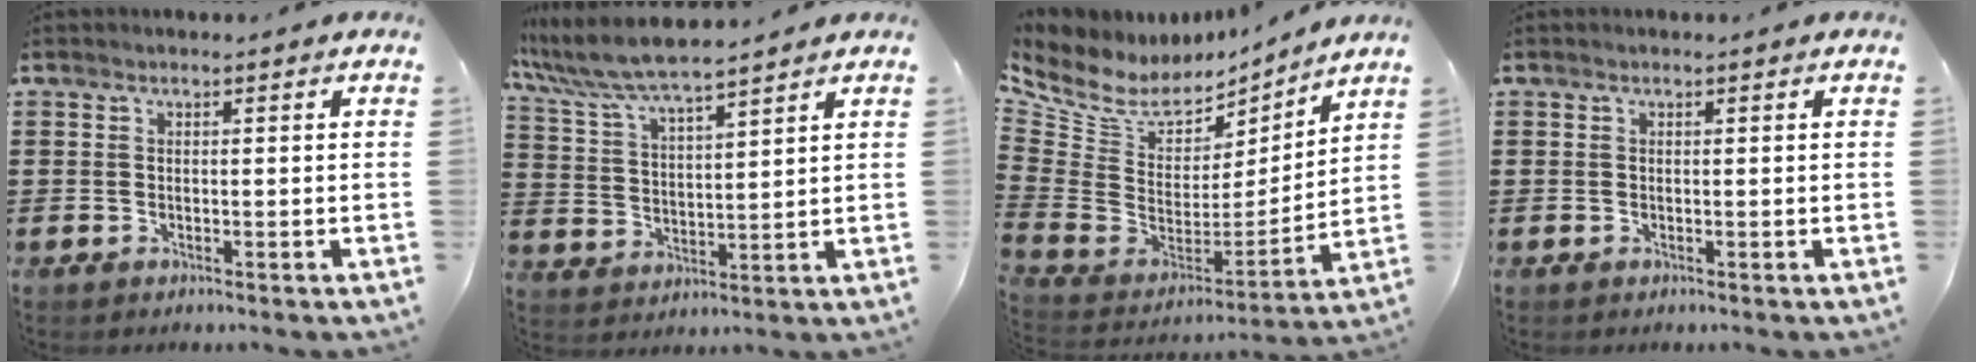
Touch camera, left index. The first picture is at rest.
{"total": 7.0, "force": [6.3, 0.6, 3.1], "torque": [-0.083, -0.025, 0.110]}
{"total": 6.4, "force": [4.7, 3.9, 1.7], "torque": [-0.073, -0.043, 0.084]}
{"total": 0.0}